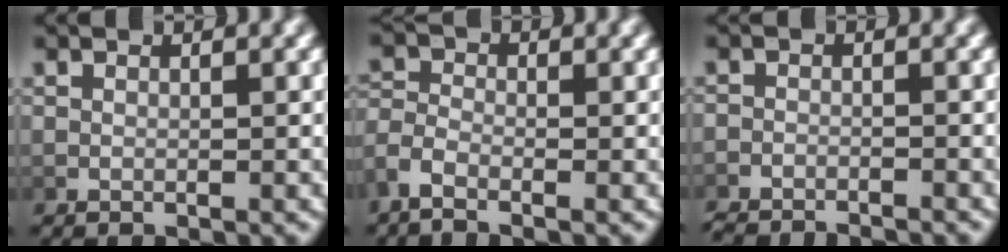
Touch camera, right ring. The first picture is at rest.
{"total": 2.0, "force": [-1.1, 1.2, 1.3], "torque": [-0.035, -0.011, -0.020]}
{"total": 3.6, "force": [-3.6, 0.7, 0.2], "torque": [0.000, -0.012, -0.057]}